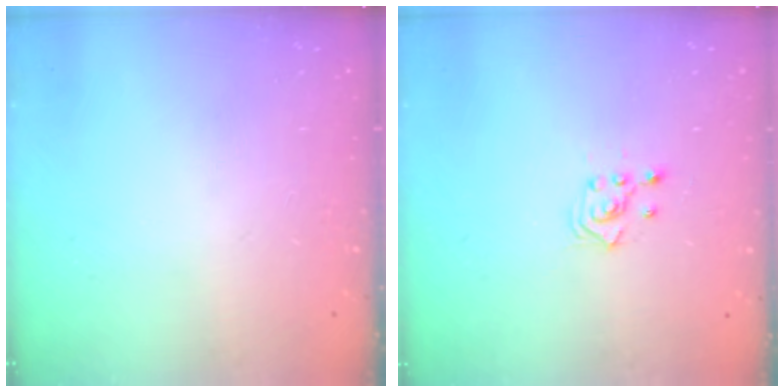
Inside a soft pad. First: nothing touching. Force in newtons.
{"total": 2.6, "press": 2.4, "slide": 1.0}